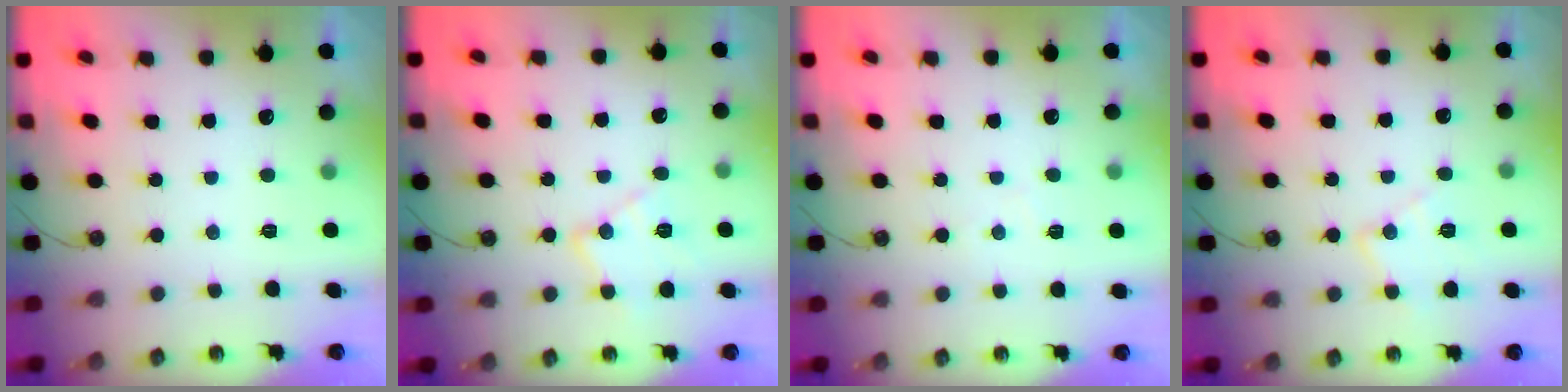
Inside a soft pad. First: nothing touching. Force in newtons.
{"total": 12.5, "press": 12.5, "slide": 0.7}
{"total": 4.2, "press": 4.1, "slide": 0.6}
{"total": 9.6, "press": 9.5, "slide": 0.6}